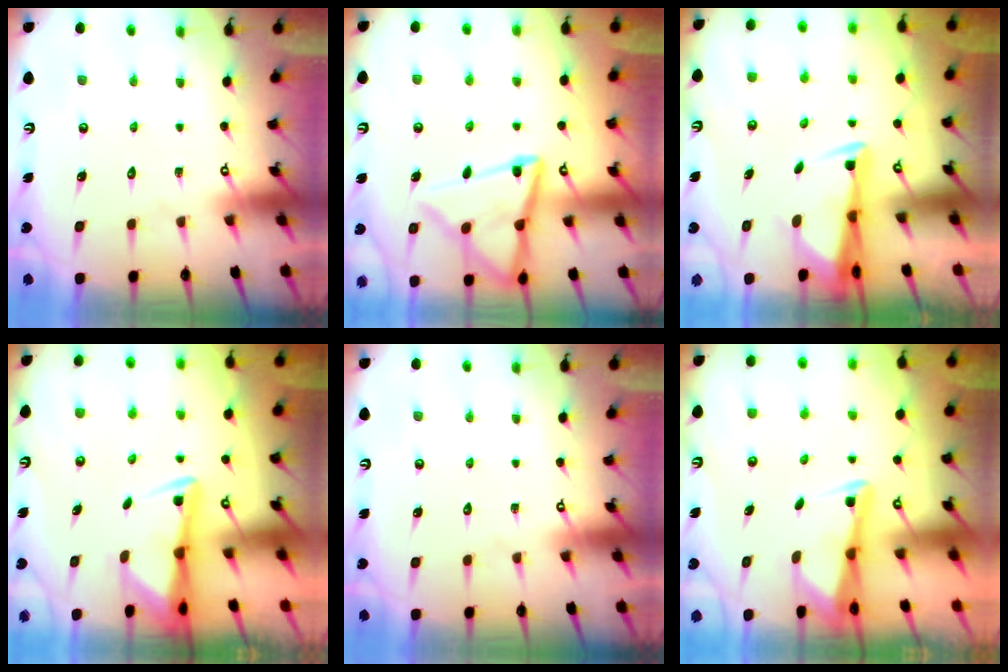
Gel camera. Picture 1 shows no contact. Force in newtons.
{"total": 15.3, "press": 15.3, "slide": 1.4}
{"total": 2.8, "press": 2.7, "slide": 0.9}
{"total": 2.8, "press": 2.8, "slide": 0.4}
{"total": 0.0}
{"total": 2.5, "press": 2.5, "slide": 0.3}